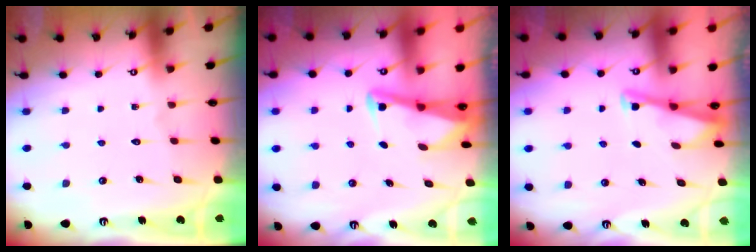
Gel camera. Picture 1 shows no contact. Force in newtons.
{"total": 2.9, "press": 2.8, "slide": 0.4}
{"total": 3.4, "press": 3.4, "slide": 0.3}